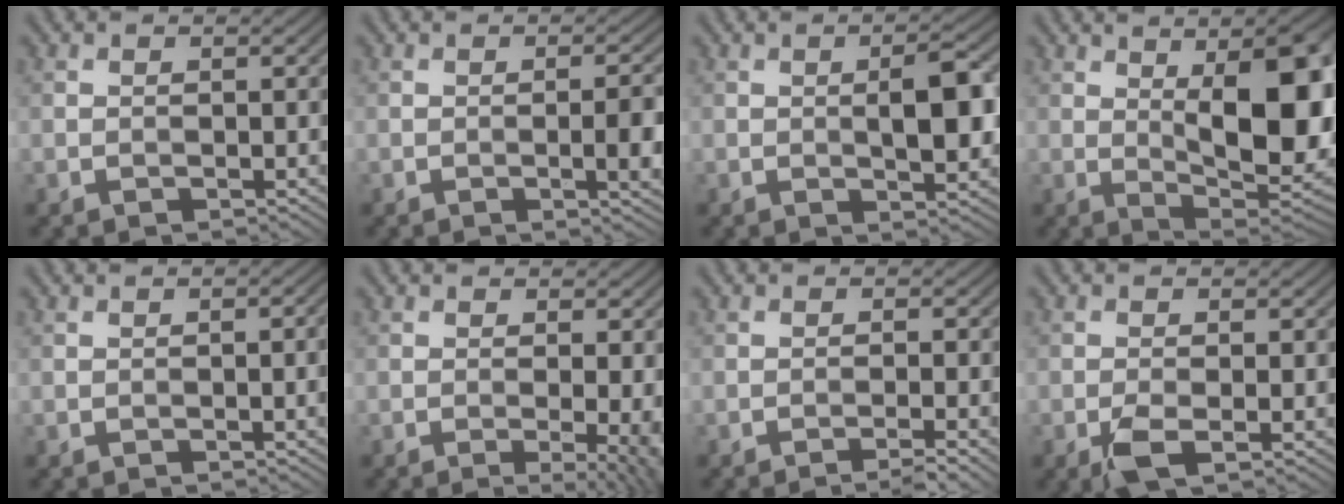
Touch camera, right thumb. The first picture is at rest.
{"total": 3.9, "force": [-0.6, 0.6, 3.7], "torque": [-0.059, 0.002, -0.009]}
{"total": 5.2, "force": [0.2, 1.6, 5.0], "torque": [-0.081, 0.003, 0.001]}
{"total": 16.6, "force": [2.7, 6.6, 15.0], "torque": [-0.195, 0.014, 0.038]}
{"total": 2.7, "force": [-0.2, 0.5, 2.7], "torque": [-0.035, 0.005, -0.005]}
{"total": 5.2, "force": [-0.8, 1.2, 5.0], "torque": [-0.068, -0.009, -0.008]}
{"total": 2.5, "force": [-1.6, 0.2, 2.0], "torque": [-0.027, 0.005, -0.033]}
{"total": 3.0, "force": [-1.2, 1.0, 2.5], "torque": [-0.056, -0.003, -0.024]}